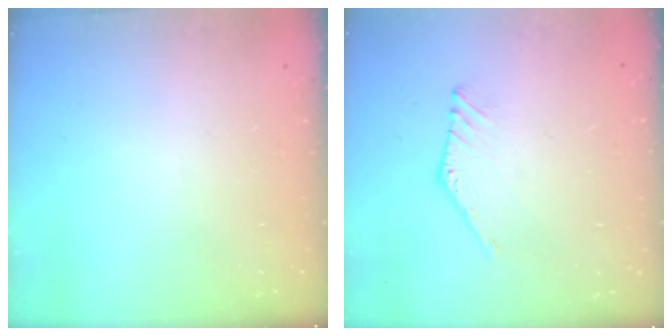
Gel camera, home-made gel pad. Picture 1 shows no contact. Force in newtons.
{"total": 2.3, "press": 2.3, "slide": 0.1}